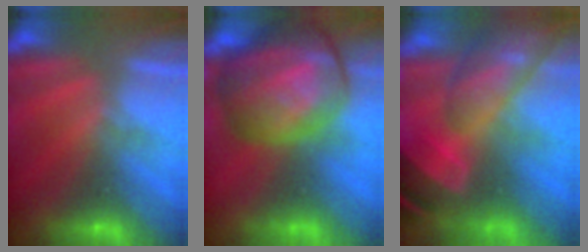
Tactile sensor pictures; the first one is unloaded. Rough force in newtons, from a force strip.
{"total": 7.2}
{"total": 7.0}